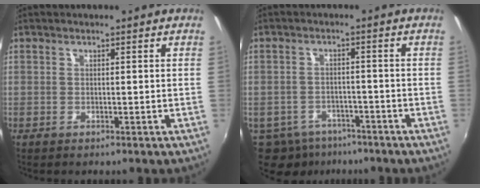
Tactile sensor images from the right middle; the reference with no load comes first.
{"total": 12.0, "force": [-7.9, 7.7, 4.6], "torque": [-0.134, -0.019, -0.112]}